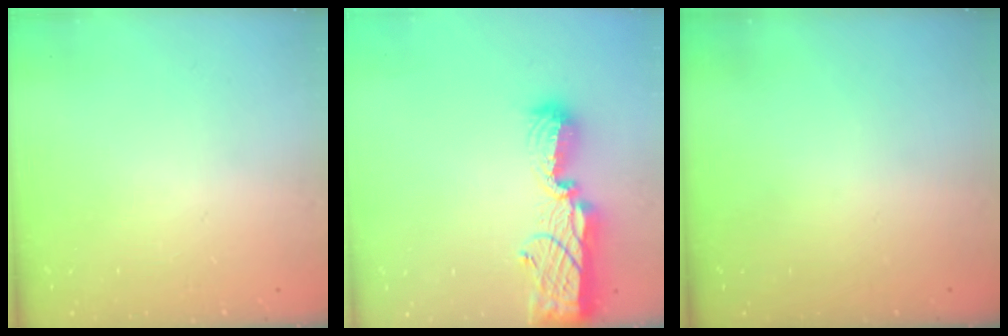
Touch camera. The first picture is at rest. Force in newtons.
{"total": 14.4, "press": 14.3, "slide": 1.7}
{"total": 0.0}